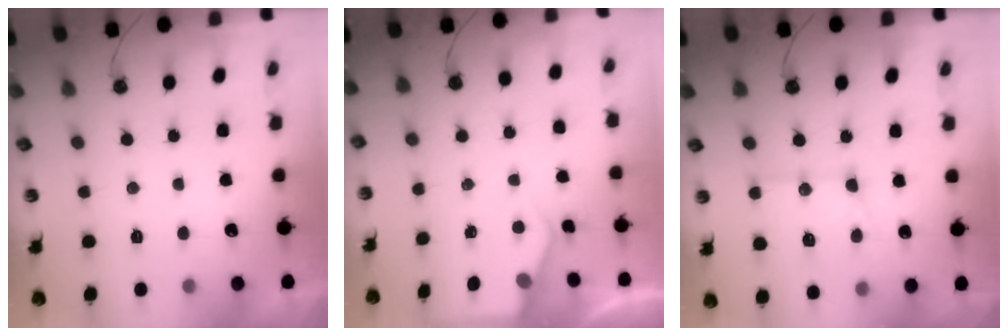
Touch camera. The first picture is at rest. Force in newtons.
{"total": 2.9, "press": 2.9, "slide": 0.5}
{"total": 13.6, "press": 13.6, "slide": 1.2}